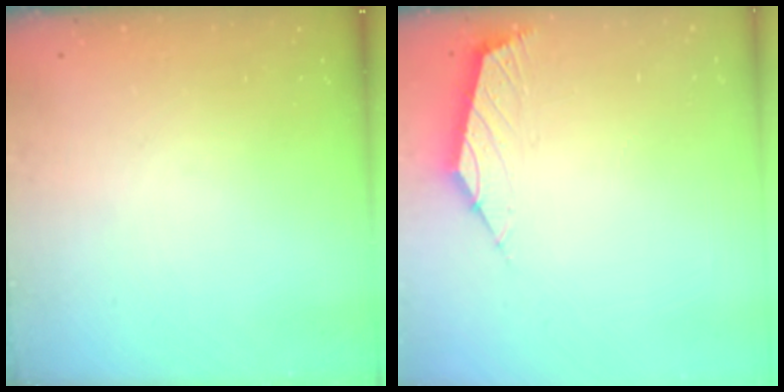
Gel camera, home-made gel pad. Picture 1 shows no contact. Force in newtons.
{"total": 2.6, "press": 2.5, "slide": 0.6}